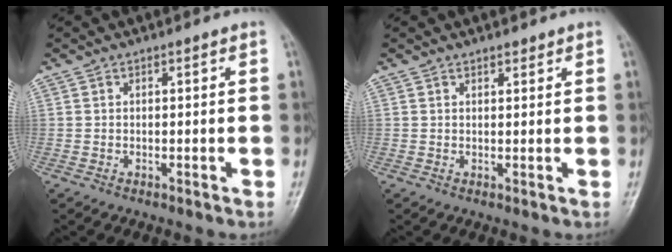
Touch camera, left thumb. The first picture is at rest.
{"total": 1.4, "force": [1.1, 0.6, 0.5], "torque": [-0.001, -0.007, 0.015]}